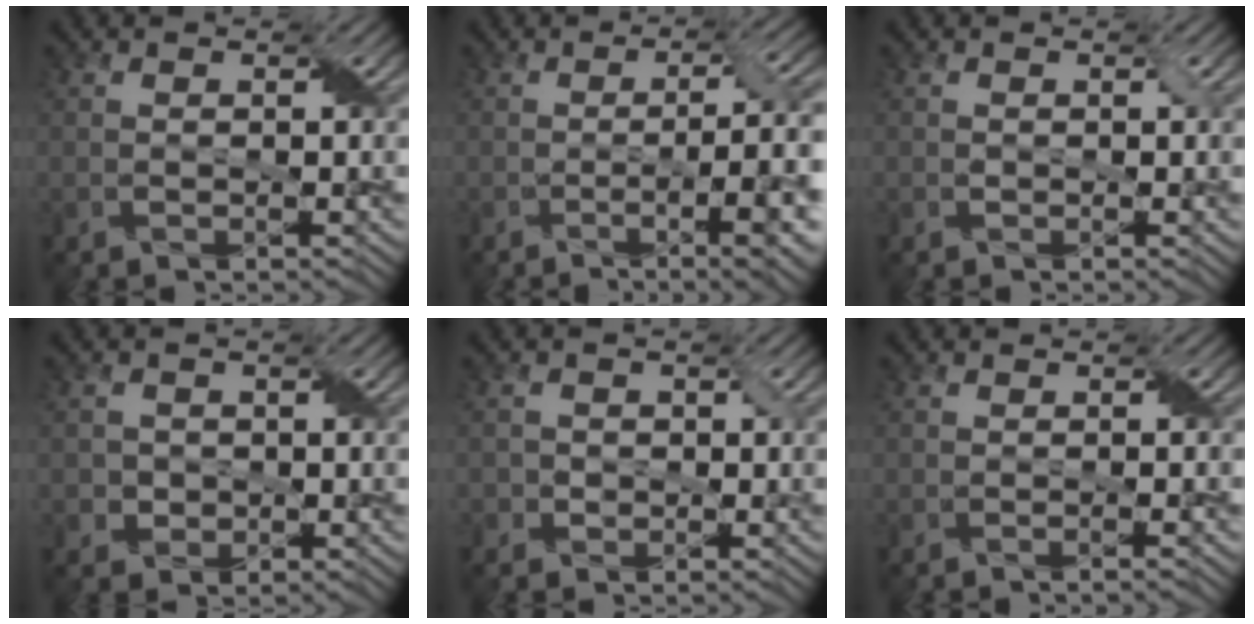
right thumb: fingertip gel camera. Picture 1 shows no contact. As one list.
[{"total": 10.3, "force": [-2.9, 2.6, 9.5], "torque": [-0.128, -0.003, -0.043]}, {"total": 0.8, "force": [-0.1, 0.6, 0.6], "torque": [-0.010, -0.001, -0.001]}, {"total": 2.2, "force": [-0.2, 2.1, 0.4], "torque": [-0.011, -0.004, -0.005]}, {"total": 2.1, "force": [-0.4, 2.1, 0.4], "torque": [-0.009, 0.003, -0.010]}, {"total": 0.8, "force": [-0.4, 0.0, 0.7], "torque": [-0.013, 0.000, -0.008]}]